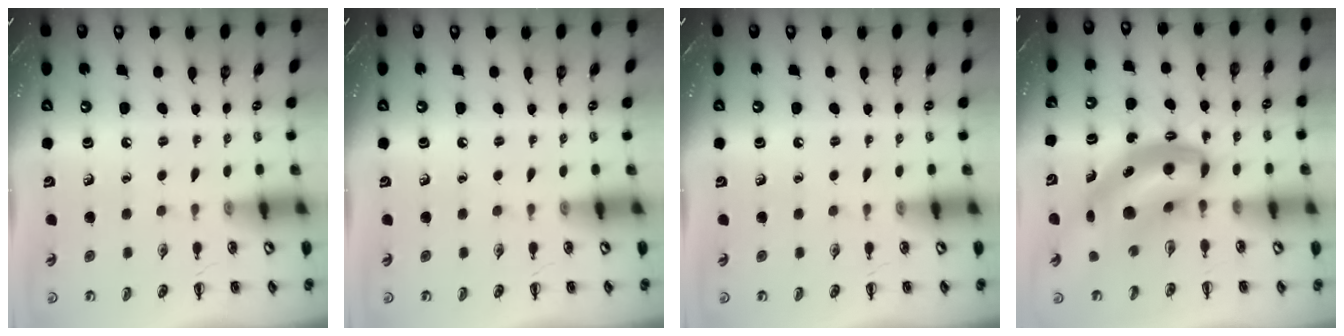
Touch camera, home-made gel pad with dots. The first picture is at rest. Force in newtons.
{"total": 0.0}
{"total": 0.0}
{"total": 10.8, "press": 10.4, "slide": 2.8}